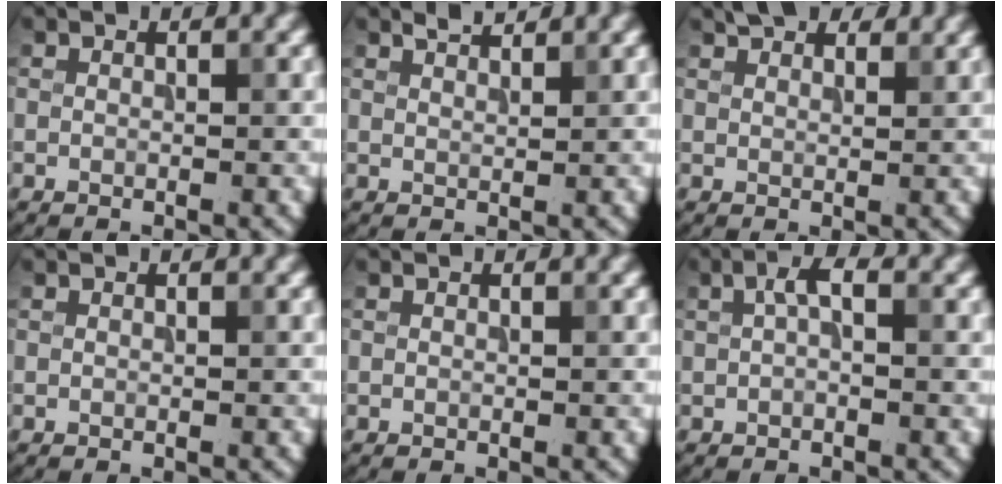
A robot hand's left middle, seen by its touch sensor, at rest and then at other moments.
{"total": 1.4, "force": [1.3, 0.2, 0.5], "torque": [-0.010, -0.001, 0.022]}
{"total": 3.3, "force": [2.9, 1.1, 1.3], "torque": [-0.026, 0.006, 0.044]}
{"total": 0.0}
{"total": 0.0}
{"total": 1.8, "force": [0.3, 0.7, 1.6], "torque": [-0.033, 0.007, 0.003]}